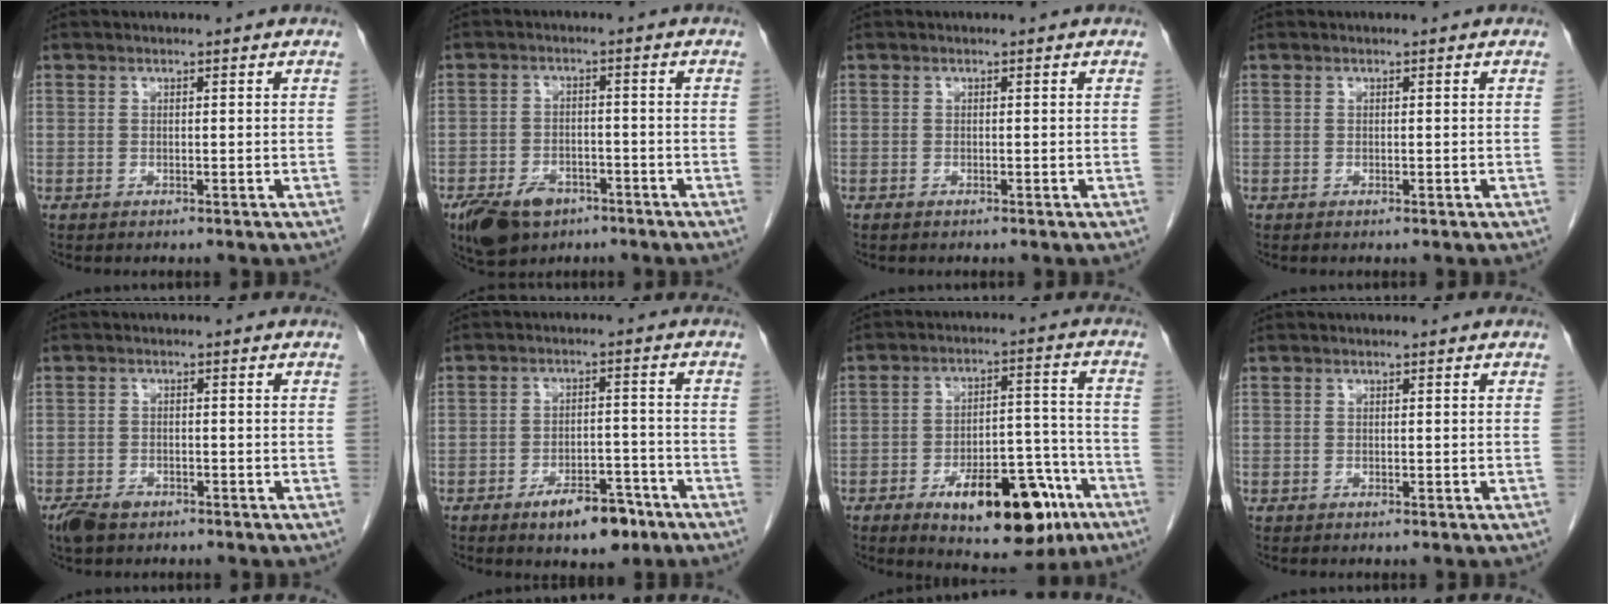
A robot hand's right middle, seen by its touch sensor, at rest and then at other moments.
{"total": 8.2, "force": [-5.3, 4.8, 4.0], "torque": [-0.072, -0.001, -0.082]}
{"total": 0.0}
{"total": 0.0}
{"total": 3.9, "force": [-2.7, 2.1, 1.8], "torque": [-0.034, -0.003, -0.043]}
{"total": 7.3, "force": [-4.7, 3.0, 4.7], "torque": [-0.064, 0.003, -0.068]}
{"total": 15.8, "force": [-8.5, 6.1, 11.9], "torque": [-0.155, 0.015, -0.115]}
{"total": 0.0}